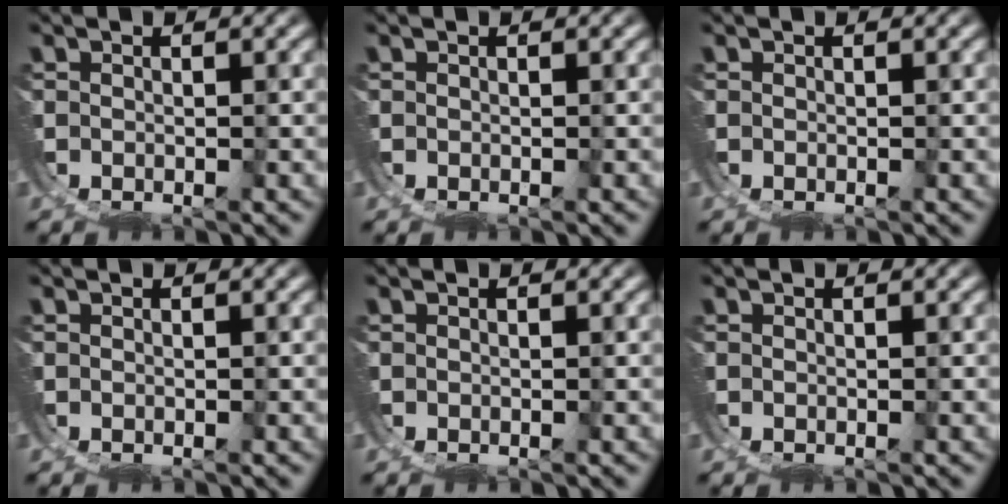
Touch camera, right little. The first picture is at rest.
{"total": 0.0}
{"total": 0.0}
{"total": 0.0}
{"total": 0.0}
{"total": 0.0}